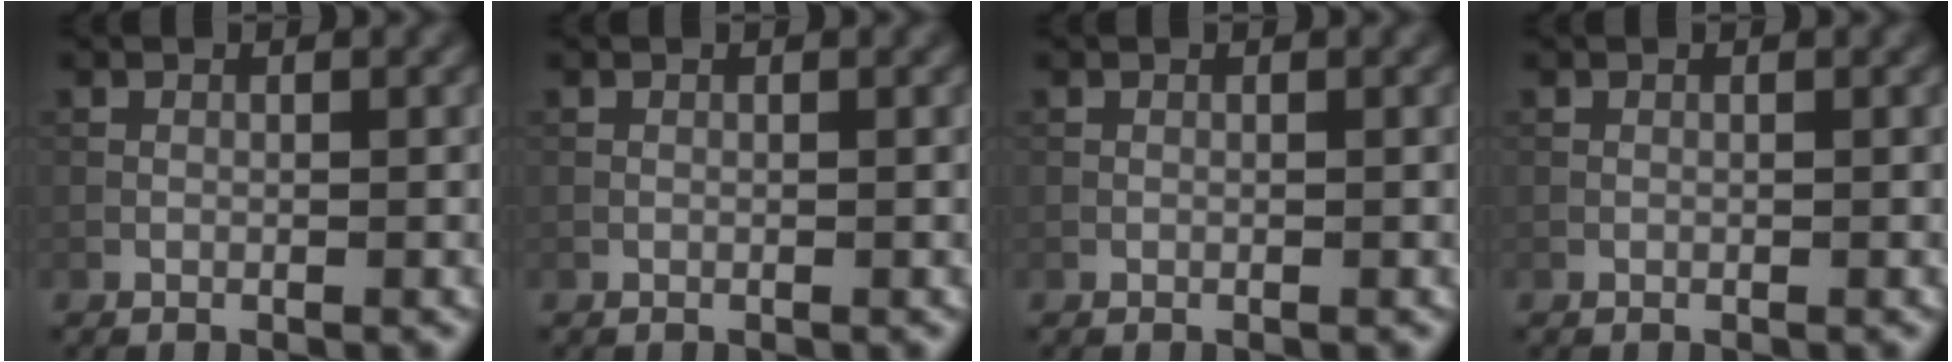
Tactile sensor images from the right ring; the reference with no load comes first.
{"total": 0.0}
{"total": 0.0}
{"total": 0.0}